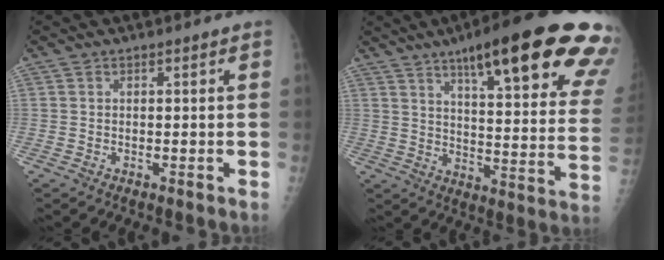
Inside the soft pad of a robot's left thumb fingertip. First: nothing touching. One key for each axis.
{"total": 27.8, "fx": 16.8, "fy": 5.6, "fz": 21.4, "tx": -0.244, "ty": -0.047, "tz": 0.224}